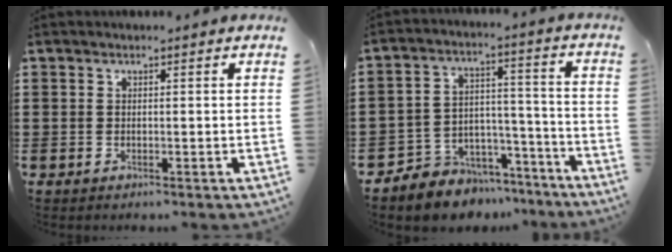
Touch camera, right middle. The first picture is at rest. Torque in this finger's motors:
{"motor_torque": [2.01, -0.13, 0.21, 0.07]}